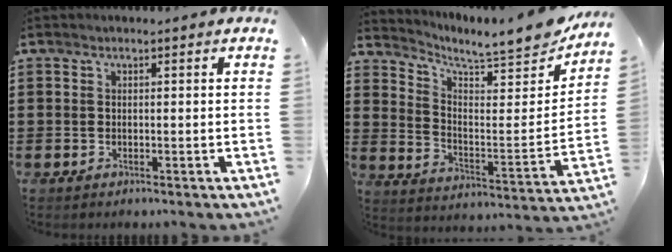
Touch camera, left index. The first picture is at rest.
{"total": 6.9, "force": [6.4, 0.7, 2.5], "torque": [-0.057, -0.057, 0.105]}